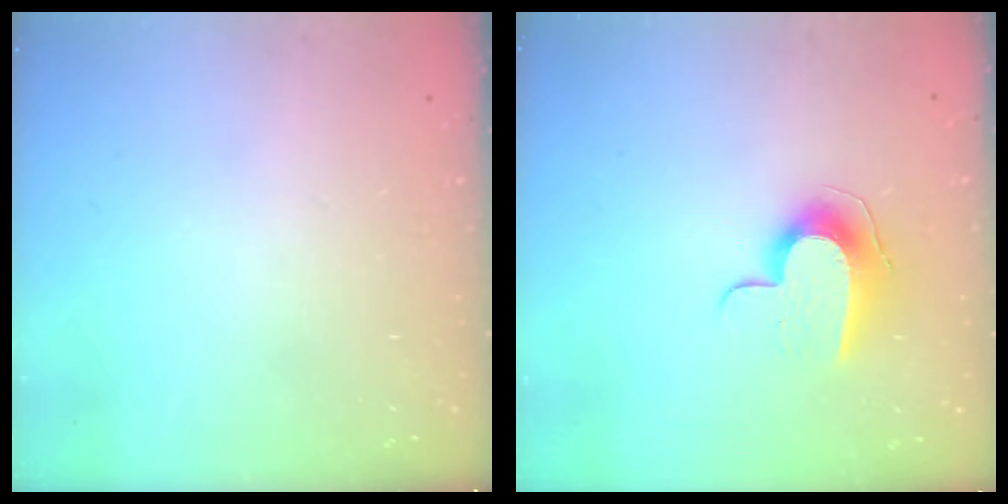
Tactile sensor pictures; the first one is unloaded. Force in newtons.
{"total": 9.9, "press": 9.9, "slide": 0.3}